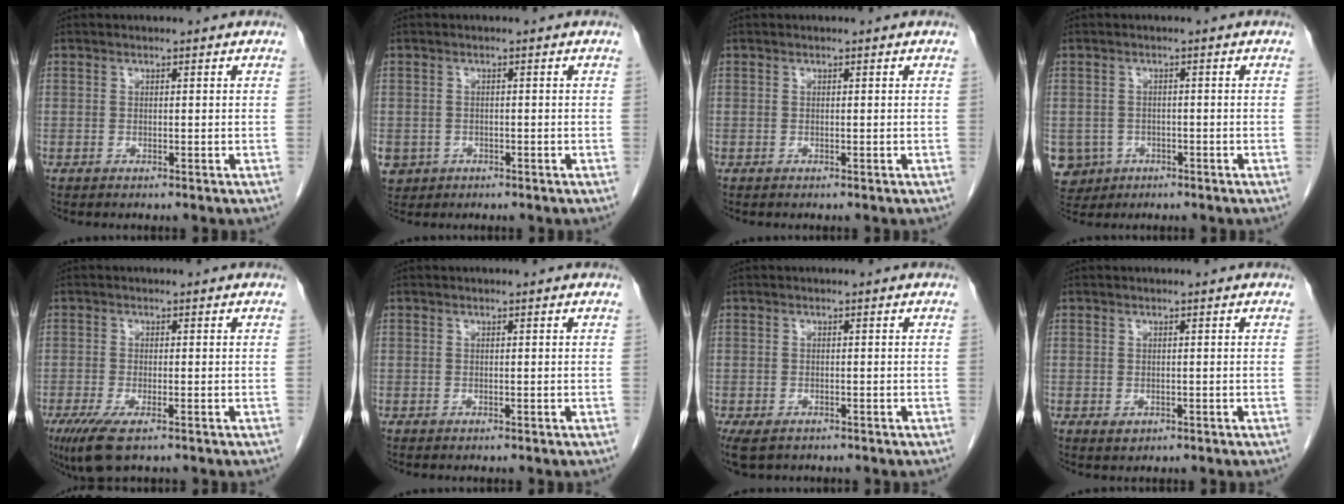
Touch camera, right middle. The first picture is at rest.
{"total": 4.7, "force": [-2.2, 4.0, 1.0], "torque": [-0.025, 0.001, -0.031]}
{"total": 0.0}
{"total": 6.5, "force": [-2.8, 5.8, 0.9], "torque": [-0.032, 0.005, -0.040]}
{"total": 5.3, "force": [-3.2, 1.2, 4.0], "torque": [-0.079, -0.017, -0.053]}
{"total": 0.0}
{"total": 3.9, "force": [-2.7, 2.0, 1.9], "torque": [-0.040, -0.009, -0.040]}
{"total": 1.0, "force": [-0.3, 0.8, 0.6], "torque": [-0.010, -0.001, 0.001]}